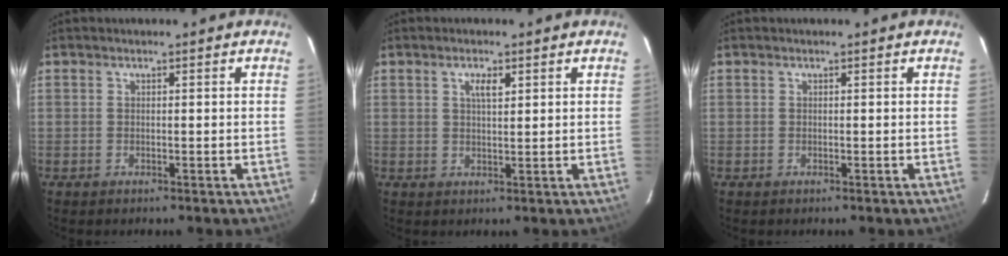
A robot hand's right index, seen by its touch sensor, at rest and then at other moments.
{"total": 2.5, "force": [1.2, 0.9, 2.0], "torque": [-0.036, 0.004, 0.019]}
{"total": 0.0}